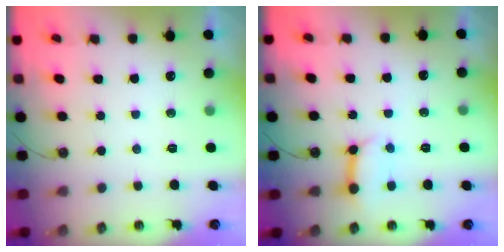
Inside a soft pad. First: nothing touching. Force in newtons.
{"total": 8.8, "press": 8.8, "slide": 0.9}